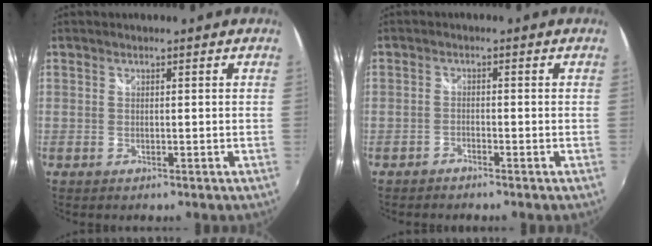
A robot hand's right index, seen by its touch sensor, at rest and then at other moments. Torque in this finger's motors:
{"motor_torque": [-0.46, 0.21, -0.05, 0.00]}